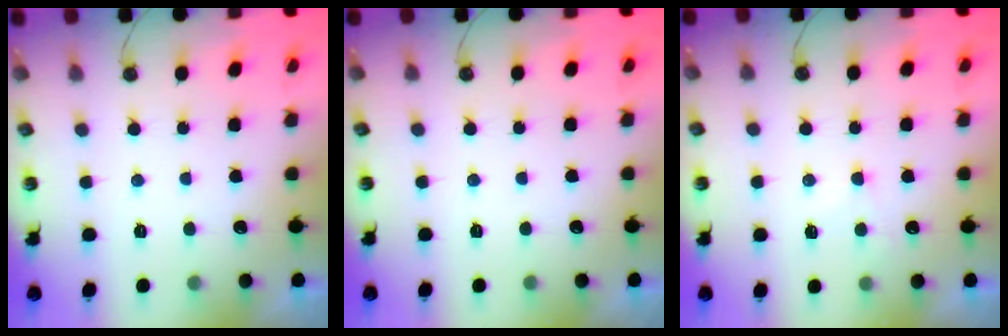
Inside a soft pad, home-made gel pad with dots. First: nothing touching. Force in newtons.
{"total": 0.0}
{"total": 5.3, "press": 5.3, "slide": 0.6}